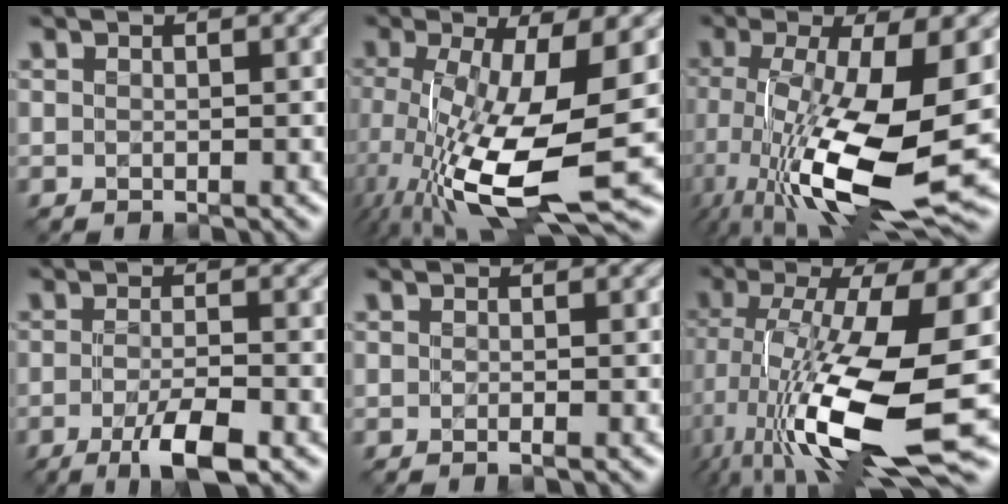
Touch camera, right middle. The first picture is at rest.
{"total": 12.7, "force": [-3.5, 4.0, 11.5], "torque": [-0.218, -0.036, -0.045]}
{"total": 12.7, "force": [-3.2, 3.9, 11.7], "torque": [-0.219, -0.037, -0.042]}
{"total": 4.5, "force": [-2.6, 0.8, 3.5], "torque": [-0.060, -0.005, -0.042]}
{"total": 0.8, "force": [-0.5, 0.2, 0.6], "torque": [-0.001, -0.002, -0.013]}
{"total": 14.4, "force": [-4.5, 4.2, 13.0], "torque": [-0.252, -0.021, -0.065]}